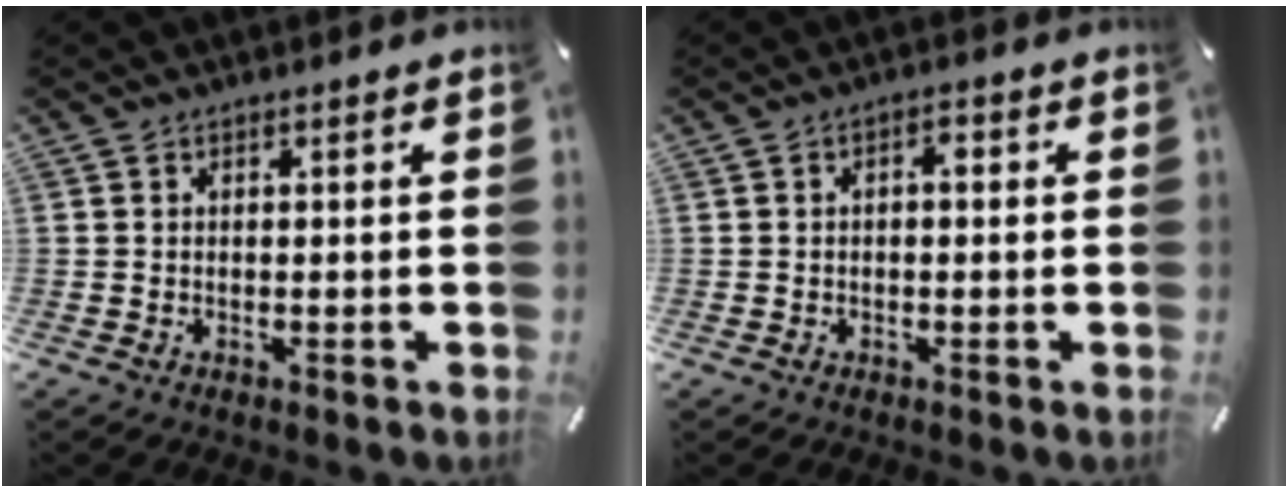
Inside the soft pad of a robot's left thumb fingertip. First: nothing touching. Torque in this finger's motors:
{"motor_torque": [-0.01, -0.03, -0.05, -0.04, -0.02]}